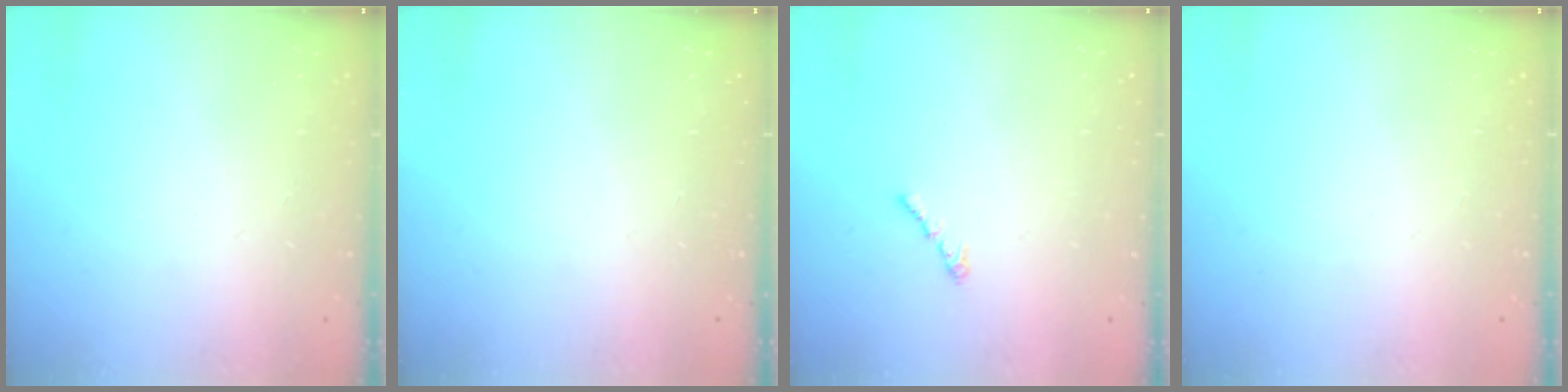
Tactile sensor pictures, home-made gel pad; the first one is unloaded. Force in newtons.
{"total": 0.0}
{"total": 1.2, "press": 1.1, "slide": 0.5}
{"total": 0.0}